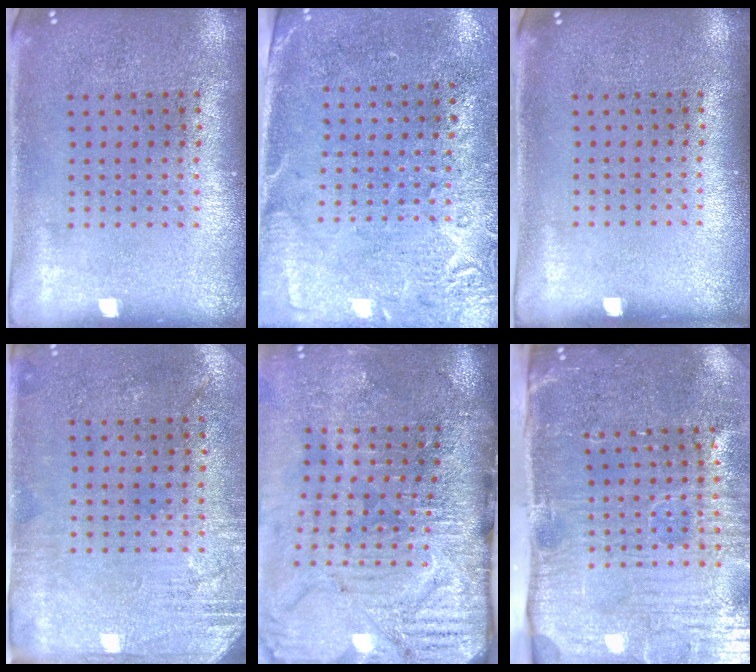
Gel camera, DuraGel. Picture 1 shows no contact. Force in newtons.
{"total": 2.7, "press": 2.3, "slide": 1.4}
{"total": 0.0}
{"total": 2.8, "press": 2.4, "slide": 1.5}
{"total": 4.9, "press": 4.1, "slide": 2.8}
{"total": 5.1, "press": 4.3, "slide": 2.8}